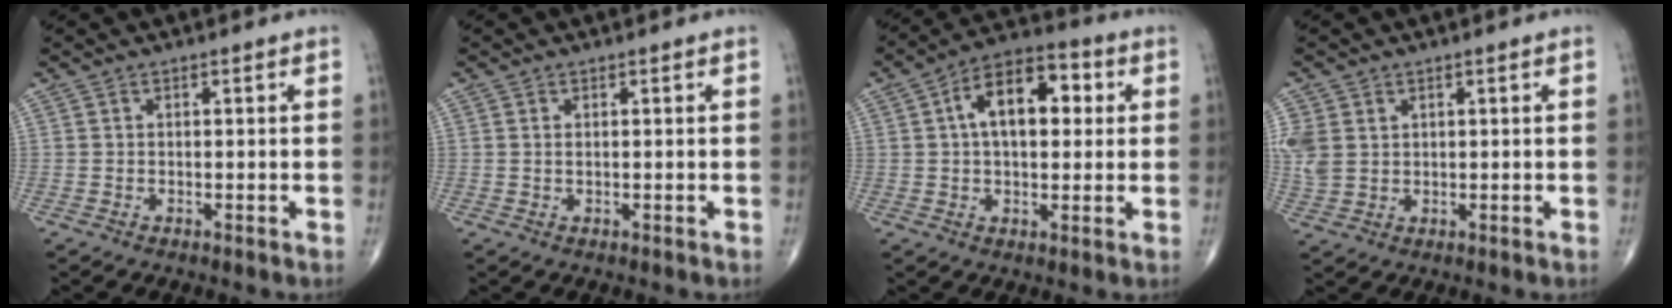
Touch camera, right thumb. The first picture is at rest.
{"total": 0.6, "force": [0.2, 0.2, 0.5], "torque": [-0.012, 0.000, 0.005]}
{"total": 13.3, "force": [2.7, 7.5, 10.7], "torque": [-0.151, 0.024, 0.034]}
{"total": 6.1, "force": [1.6, 4.7, 3.5], "torque": [-0.085, 0.000, 0.040]}